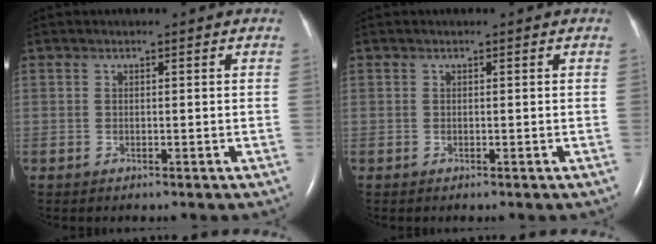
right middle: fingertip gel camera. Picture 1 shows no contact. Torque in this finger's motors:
{"motor_torque": [0.24, -0.19, 0.00, 0.00]}